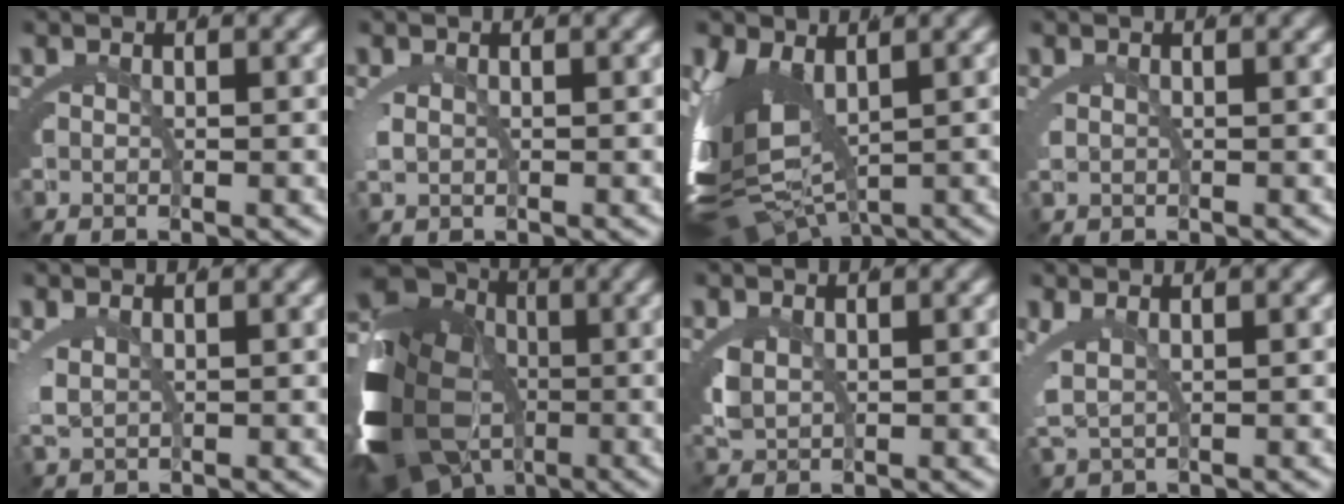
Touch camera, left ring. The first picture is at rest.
{"total": 0.9, "force": [0.2, 0.3, 0.8], "torque": [-0.031, -0.013, 0.015]}
{"total": 11.2, "force": [-2.2, 7.1, 8.4], "torque": [-0.195, -0.049, -0.010]}
{"total": 0.7, "force": [0.3, 0.1, 0.6], "torque": [-0.024, -0.012, 0.017]}
{"total": 1.4, "force": [0.6, 0.7, 1.1], "torque": [-0.046, -0.020, 0.029]}
{"total": 16.7, "force": [-2.7, 11.7, 11.7], "torque": [-0.207, -0.056, -0.026]}
{"total": 1.6, "force": [0.3, 1.0, 1.2], "torque": [-0.044, -0.022, 0.023]}
{"total": 2.7, "force": [1.1, 1.3, 2.1], "torque": [-0.059, -0.013, 0.031]}